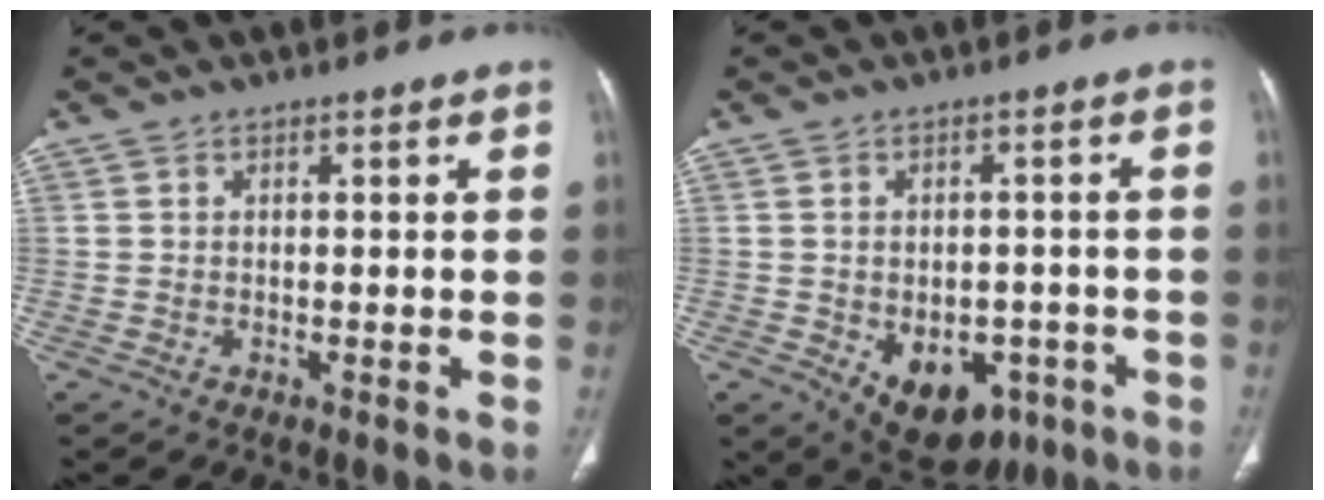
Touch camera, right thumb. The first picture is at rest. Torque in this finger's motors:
{"motor_torque": [-0.21, 0.47, 0.31, 0.32, 0.14]}